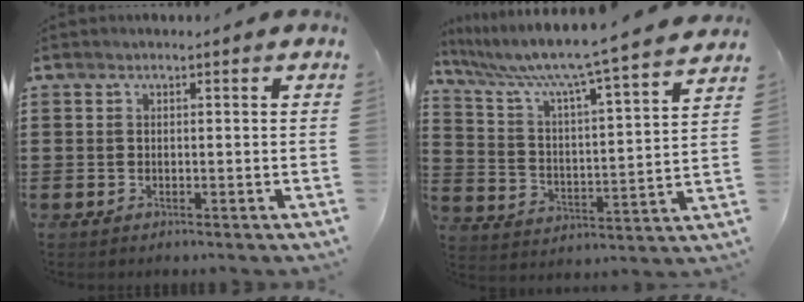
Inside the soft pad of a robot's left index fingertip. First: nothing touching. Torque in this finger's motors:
{"motor_torque": [2.14, 0.00, 0.52, 0.15]}